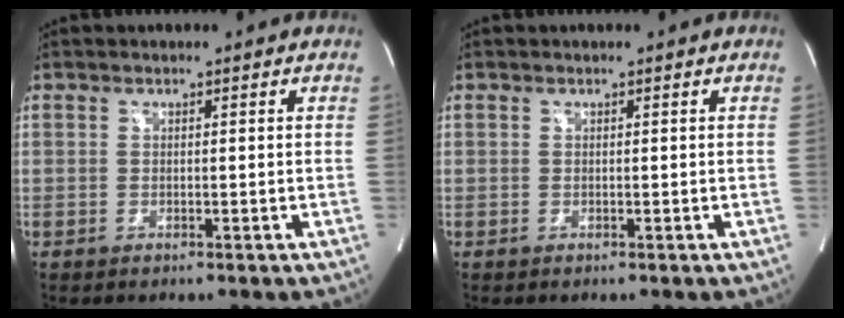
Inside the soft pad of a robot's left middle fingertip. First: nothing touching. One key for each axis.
{"total": 0.0}